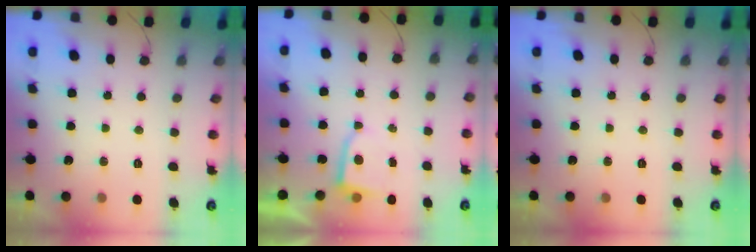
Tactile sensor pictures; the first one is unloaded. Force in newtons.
{"total": 2.2, "press": 2.2, "slide": 0.3}
{"total": 0.0}